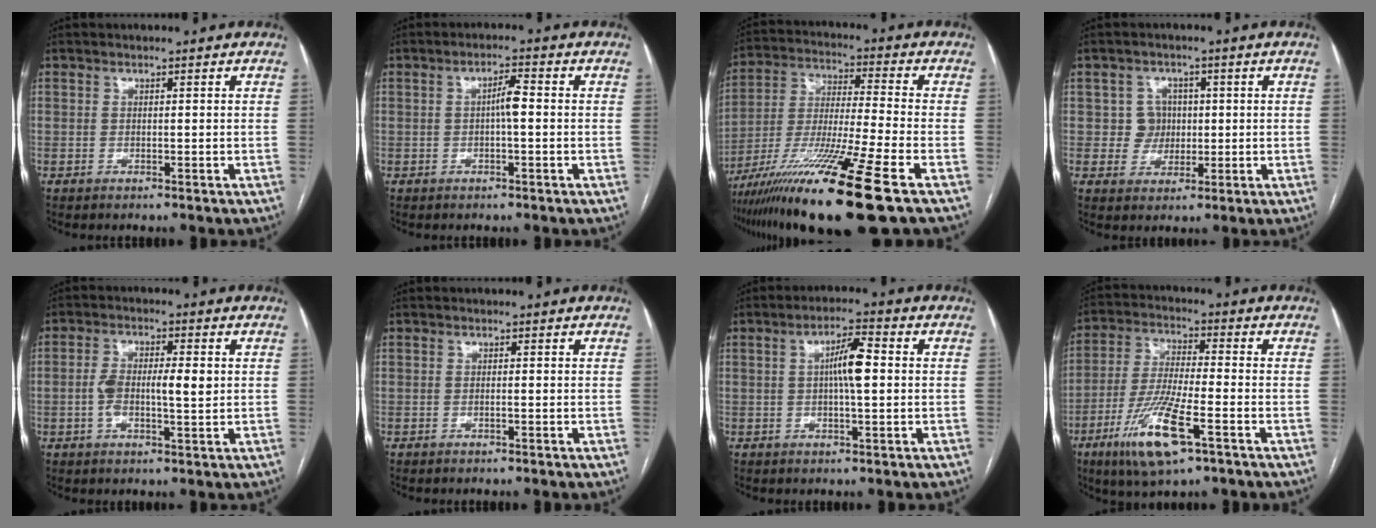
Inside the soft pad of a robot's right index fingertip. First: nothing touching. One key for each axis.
{"total": 3.3, "fx": -0.2, "fy": 0.5, "fz": 3.2, "tx": -0.055, "ty": 0.008, "tz": -0.004}
{"total": 19.2, "fx": -12.0, "fy": -1.1, "fz": 14.9, "tx": -0.274, "ty": -0.048, "tz": -0.215}
{"total": 4.1, "fx": 0.4, "fy": 4.0, "fz": 0.6, "tx": -0.001, "ty": 0.013, "tz": 0.009}
{"total": 6.8, "fx": 0.1, "fy": 2.2, "fz": 6.4, "tx": -0.123, "ty": 0.014, "tz": 0.002}
{"total": 0.0}
{"total": 5.8, "fx": 0.4, "fy": 0.8, "fz": 5.8, "tx": -0.104, "ty": 0.011, "tz": 0.005}
{"total": 12.9, "fx": -6.4, "fy": 2.0, "fz": 11.0, "tx": -0.225, "ty": -0.024, "tz": -0.115}